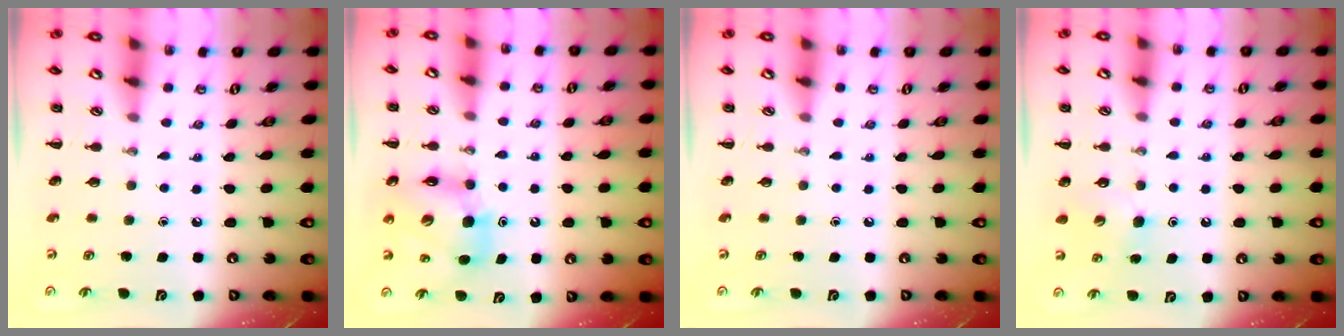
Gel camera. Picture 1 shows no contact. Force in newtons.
{"total": 10.2, "press": 9.8, "slide": 2.8}
{"total": 0.0}
{"total": 4.9, "press": 4.7, "slide": 1.4}